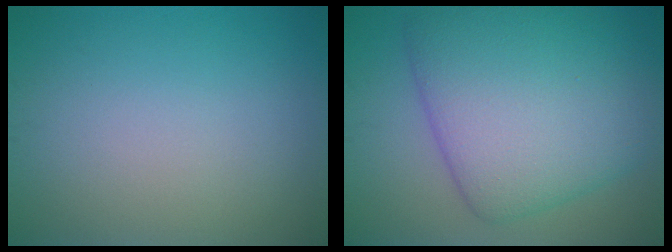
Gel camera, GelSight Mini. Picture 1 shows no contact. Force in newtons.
{"total": 10.6, "press": 10.6, "slide": 0.2}